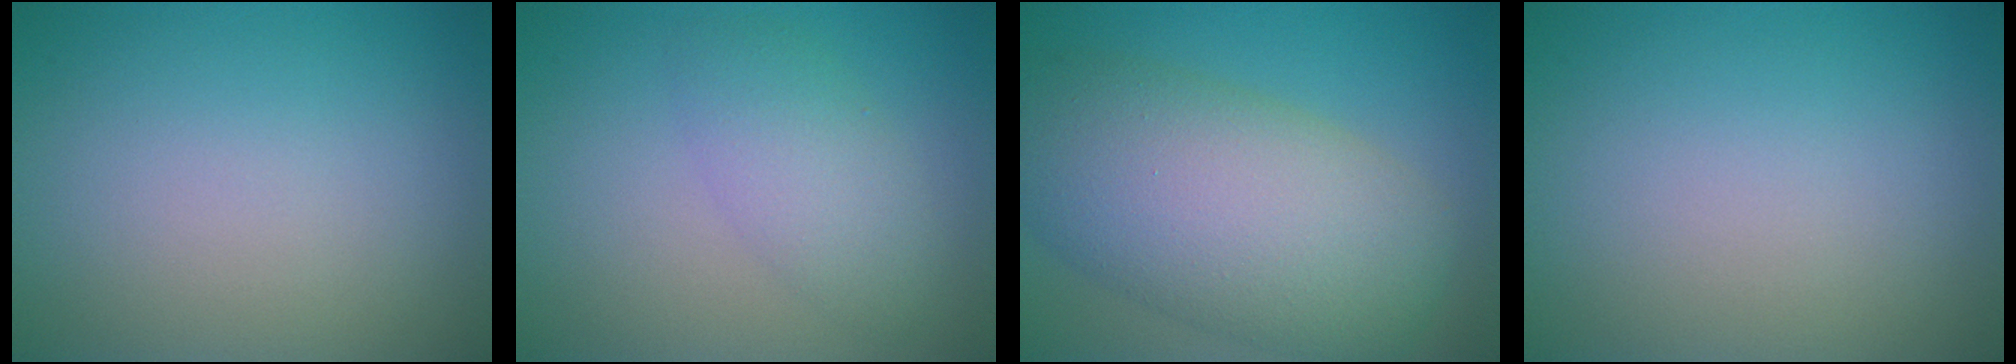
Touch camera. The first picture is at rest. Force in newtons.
{"total": 3.2, "press": 3.2, "slide": 0.1}
{"total": 10.7, "press": 10.7, "slide": 0.4}
{"total": 0.0}